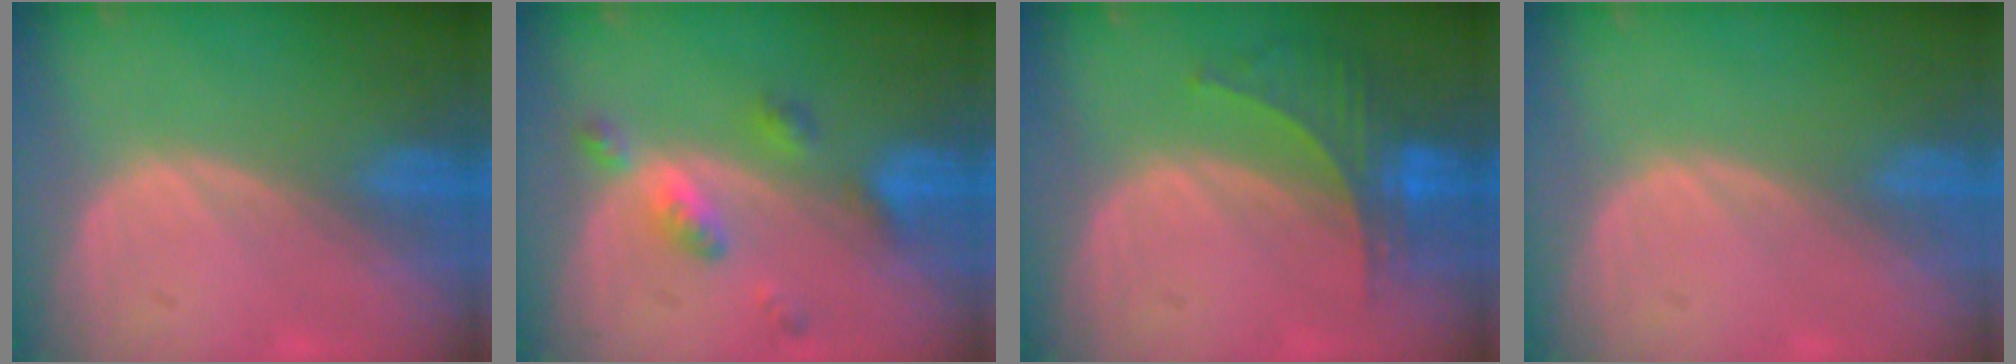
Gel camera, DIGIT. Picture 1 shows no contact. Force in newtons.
{"total": 5.6, "press": 4.8, "slide": 2.8}
{"total": 5.6, "press": 5.6, "slide": 0.9}
{"total": 0.0}